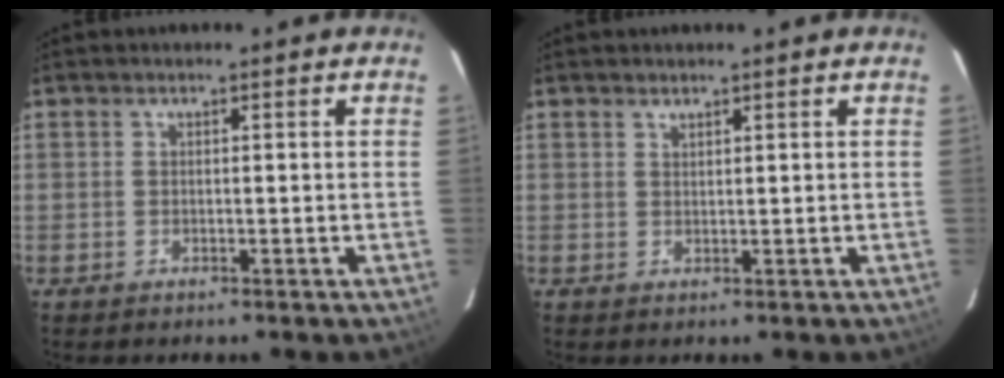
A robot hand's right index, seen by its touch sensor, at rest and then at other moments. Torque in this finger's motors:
{"motor_torque": [-0.19, 0.09, -0.06, 0.00]}